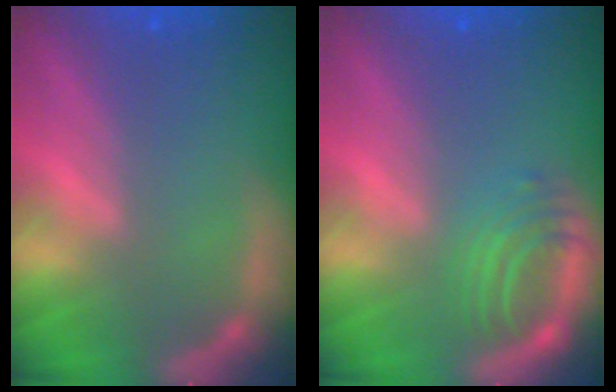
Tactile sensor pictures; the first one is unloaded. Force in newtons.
{"total": 4.5}